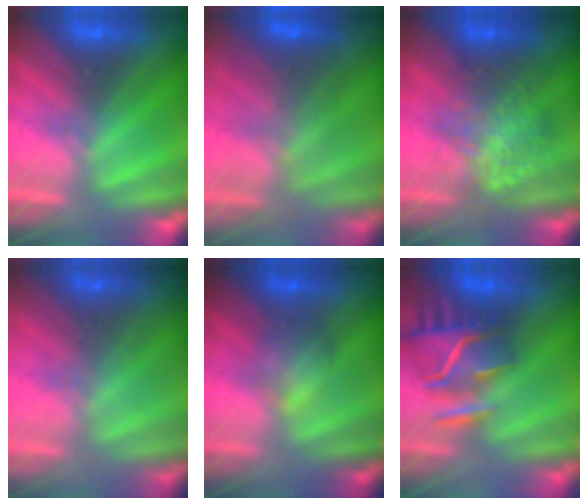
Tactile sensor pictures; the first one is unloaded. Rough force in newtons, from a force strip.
{"total": 7.7}
{"total": 2.3}
{"total": 1.3}
{"total": 2.1}
{"total": 8.4}